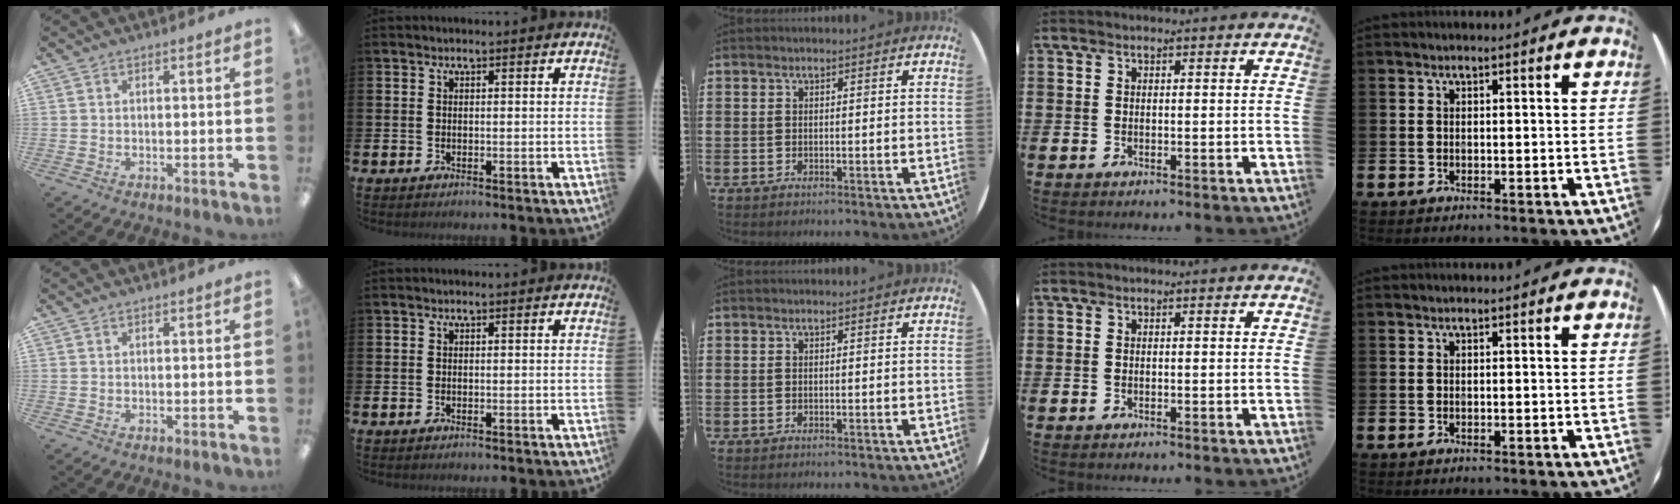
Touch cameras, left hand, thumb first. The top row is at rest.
{}